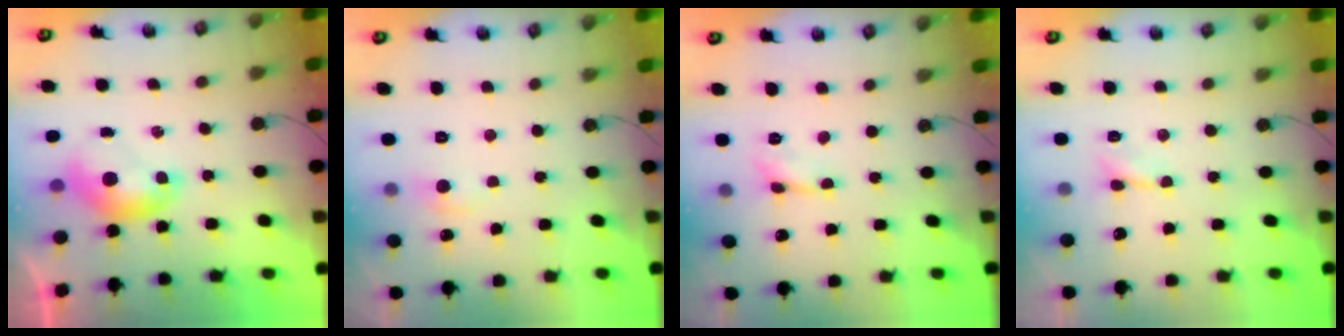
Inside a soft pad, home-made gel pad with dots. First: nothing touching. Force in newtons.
{"total": 1.6, "press": 1.4, "slide": 0.8}
{"total": 0.8, "press": 0.8, "slide": 0.2}
{"total": 2.2, "press": 2.1, "slide": 0.5}